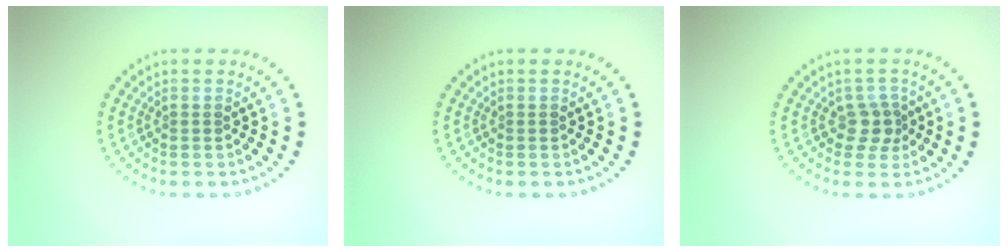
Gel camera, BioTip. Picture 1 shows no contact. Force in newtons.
{"total": 0.0}
{"total": 2.0, "press": 1.6, "slide": 1.2}